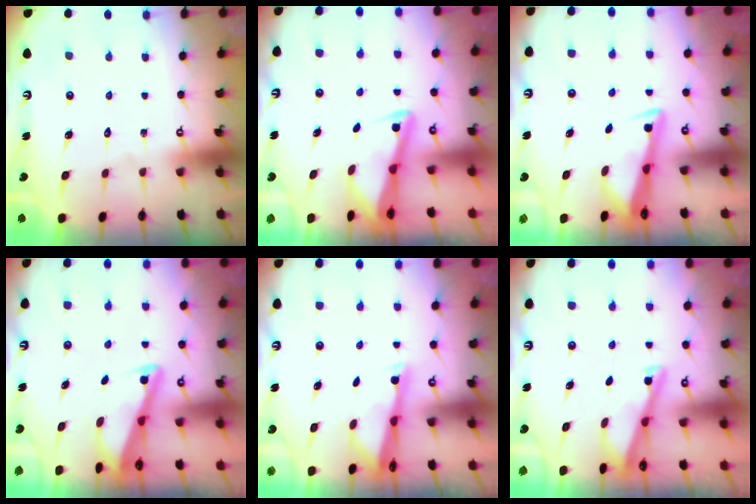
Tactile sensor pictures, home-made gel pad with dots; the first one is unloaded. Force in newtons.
{"total": 3.0, "press": 3.0, "slide": 0.4}
{"total": 3.3, "press": 3.3, "slide": 0.4}
{"total": 2.7, "press": 2.7, "slide": 0.3}
{"total": 2.9, "press": 2.8, "slide": 0.5}
{"total": 3.1, "press": 3.1, "slide": 0.3}